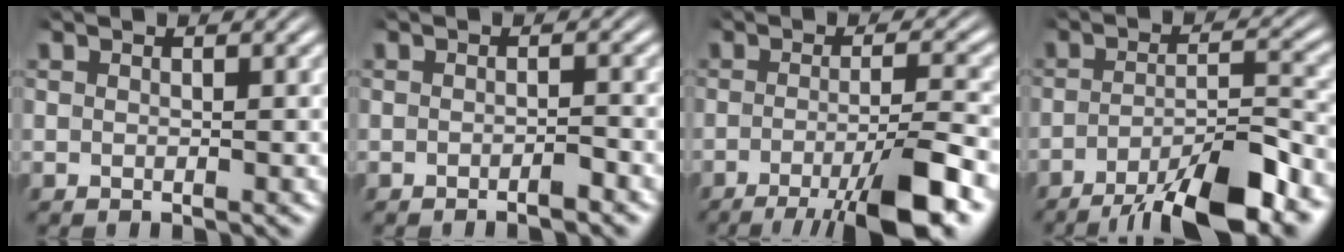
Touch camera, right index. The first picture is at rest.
{"total": 1.3, "force": [-1.2, -0.3, 0.4], "torque": [-0.002, 0.005, -0.024]}
{"total": 8.4, "force": [-5.0, 1.8, 6.6], "torque": [-0.093, -0.019, -0.070]}
{"total": 9.4, "force": [-6.7, 2.5, 6.1], "torque": [-0.084, -0.013, -0.098]}